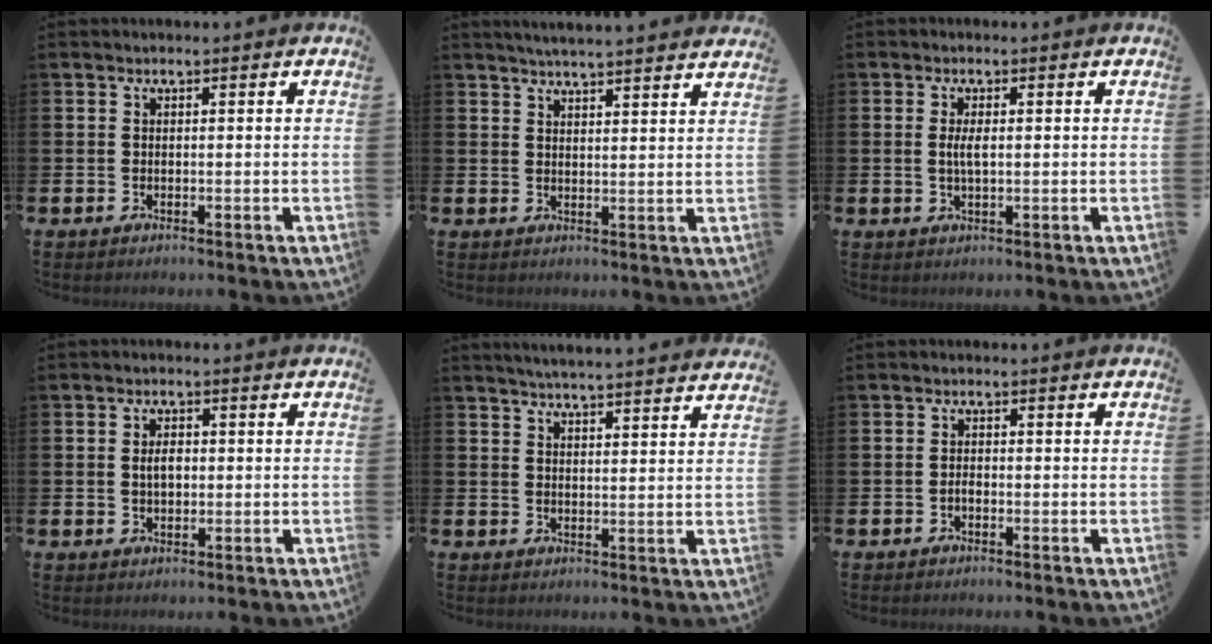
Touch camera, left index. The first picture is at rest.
{"total": 3.9, "force": [3.9, -0.5, 0.5], "torque": [-0.013, -0.021, 0.068]}
{"total": 2.4, "force": [0.2, 0.8, 2.2], "torque": [-0.038, 0.002, 0.001]}
{"total": 2.6, "force": [0.3, 1.6, 2.0], "torque": [-0.021, -0.001, 0.000]}
{"total": 4.3, "force": [4.3, -0.5, 0.4], "torque": [-0.013, -0.027, 0.075]}
{"total": 0.9, "force": [-0.5, 0.5, 0.6], "torque": [-0.008, -0.004, -0.011]}